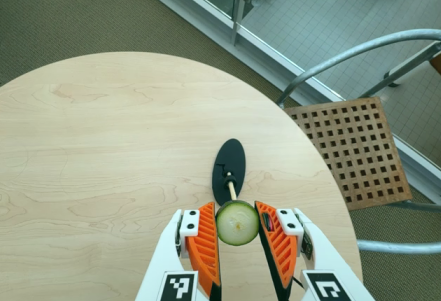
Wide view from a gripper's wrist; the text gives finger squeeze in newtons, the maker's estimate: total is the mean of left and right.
{"total": 7.5, "left": 7.4, "right": 7.5}